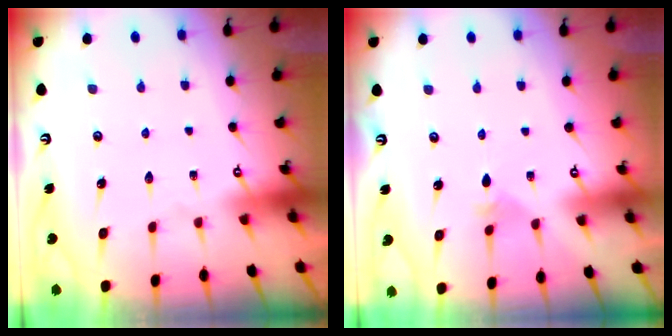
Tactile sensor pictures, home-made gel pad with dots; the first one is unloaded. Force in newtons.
{"total": 1.5, "press": 1.5, "slide": 0.4}